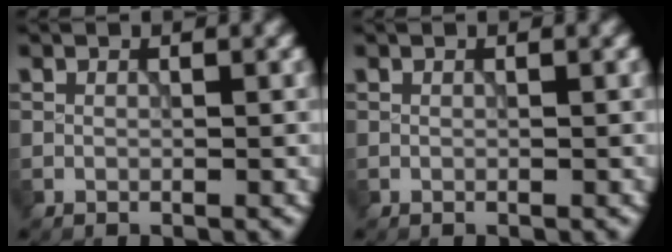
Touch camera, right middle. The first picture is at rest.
{"total": 0.0}